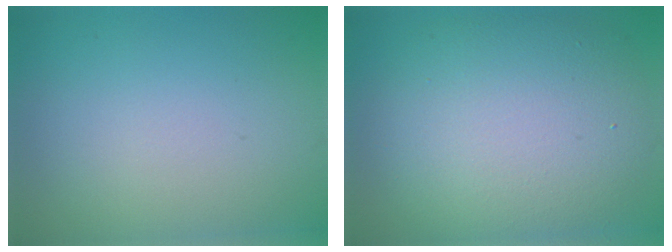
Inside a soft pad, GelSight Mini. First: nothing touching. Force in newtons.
{"total": 10.1, "press": 10.1, "slide": 0.5}